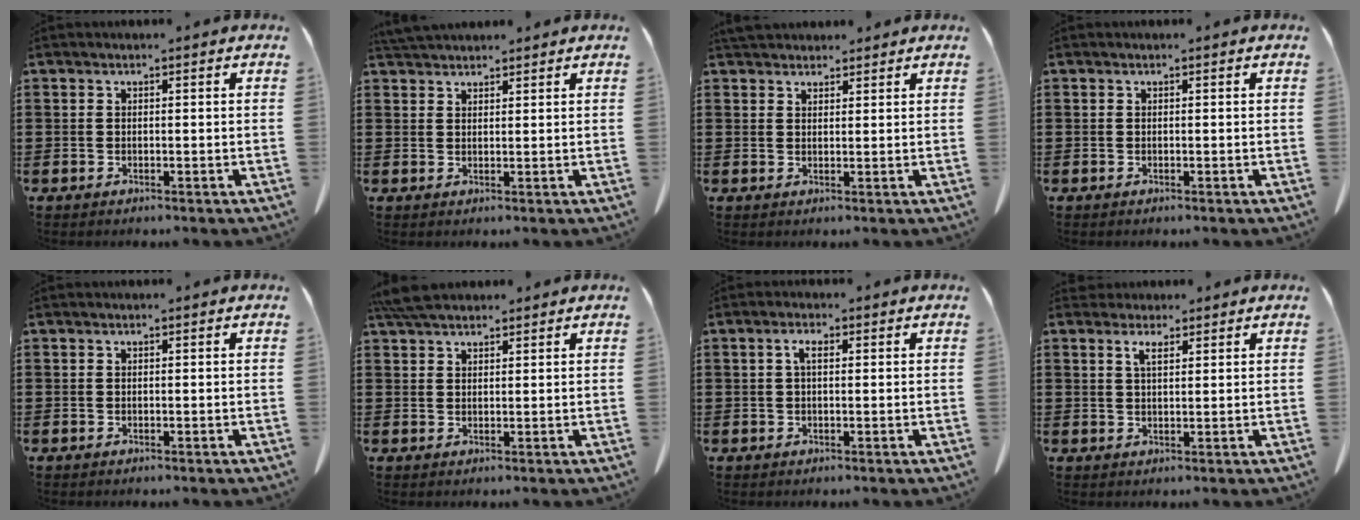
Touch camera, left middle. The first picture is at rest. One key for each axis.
{"total": 2.8, "fx": 2.7, "fy": 0.6, "fz": 0.6, "tx": -0.020, "ty": -0.004, "tz": 0.053}
{"total": 2.7, "fx": 2.5, "fy": 0.8, "fz": 0.3, "tx": -0.012, "ty": -0.004, "tz": 0.051}
{"total": 0.0}
{"total": 0.0}
{"total": 4.5, "fx": 3.9, "fy": 1.2, "fz": 2.0, "tx": -0.050, "ty": -0.002, "tz": 0.075}
{"total": 2.4, "fx": 0.5, "fy": 0.9, "fz": 2.2, "tx": -0.046, "ty": 0.005, "tz": 0.009}
{"total": 2.8, "fx": 2.0, "fy": 0.8, "fz": 1.8, "tx": -0.040, "ty": 0.002, "tz": 0.036}